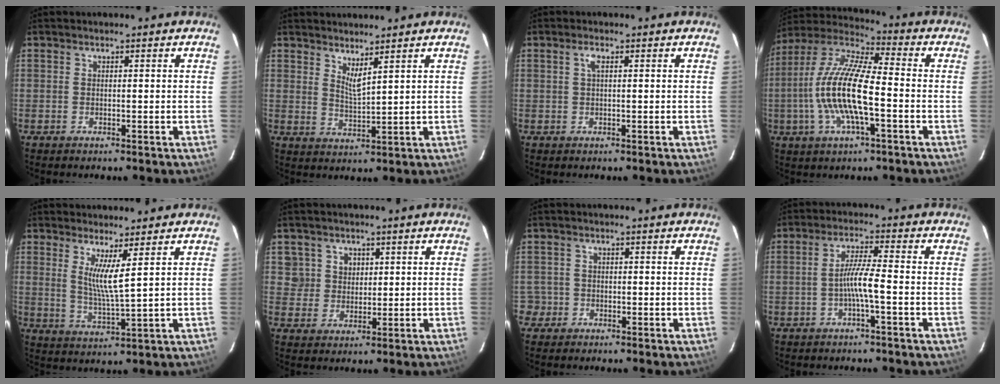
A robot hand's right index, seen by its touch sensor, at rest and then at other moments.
{"total": 3.6, "force": [2.9, 0.1, 2.0], "torque": [-0.035, -0.008, 0.049]}
{"total": 1.4, "force": [0.4, 0.3, 1.3], "torque": [-0.025, 0.004, 0.006]}
{"total": 15.9, "force": [-3.3, 4.2, 14.9], "torque": [-0.293, 0.000, -0.070]}
{"total": 5.7, "force": [2.8, -0.3, 5.0], "torque": [-0.095, -0.020, 0.049]}
{"total": 4.7, "force": [1.7, 4.4, 0.4], "torque": [0.014, 0.028, 0.037]}
{"total": 2.7, "force": [-1.1, 2.5, -0.2], "torque": [0.007, 0.020, -0.015]}
{"total": 4.8, "force": [-1.8, -0.4, 4.4], "torque": [-0.089, 0.005, -0.033]}